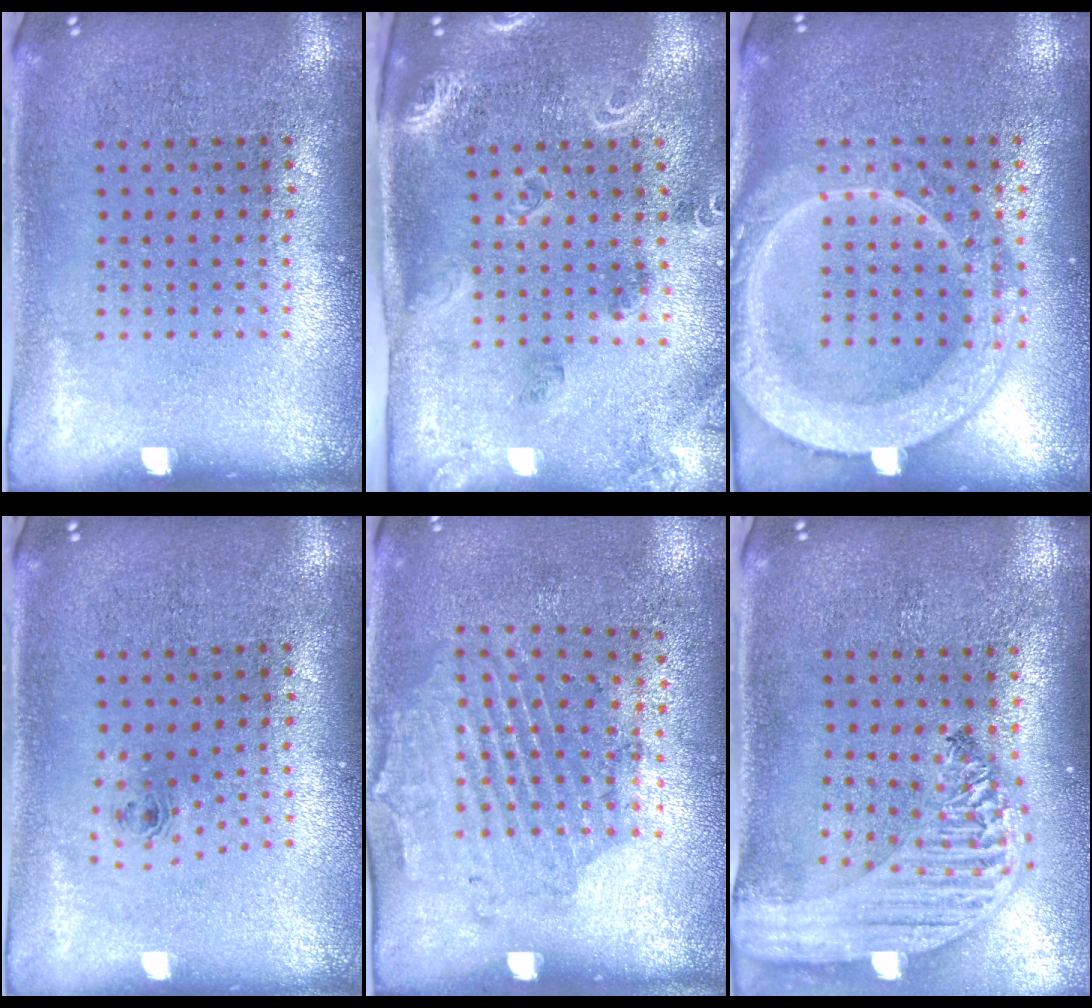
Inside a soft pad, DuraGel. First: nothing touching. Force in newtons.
{"total": 1.7, "press": 1.7, "slide": 0.3}
{"total": 4.0, "press": 4.0, "slide": 0.5}
{"total": 0.7, "press": 0.3, "slide": 0.7}
{"total": 1.8, "press": 1.2, "slide": 1.3}
{"total": 2.5, "press": 2.1, "slide": 1.4}